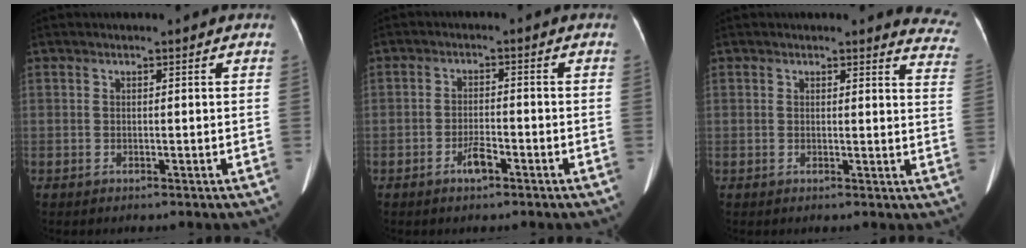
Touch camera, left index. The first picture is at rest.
{"total": 2.9, "force": [-1.9, 0.8, 2.1], "torque": [-0.039, 0.002, -0.034]}
{"total": 7.6, "force": [7.4, 1.3, 0.9], "torque": [0.027, -0.053, 0.037]}